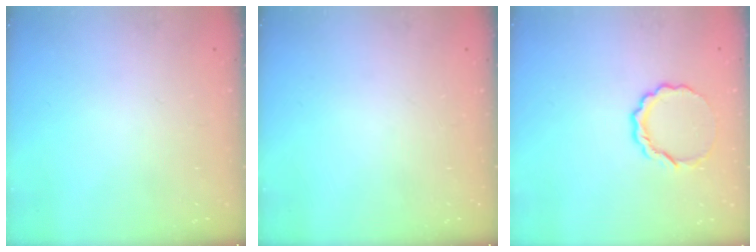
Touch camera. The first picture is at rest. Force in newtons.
{"total": 0.0}
{"total": 6.8, "press": 6.7, "slide": 0.4}